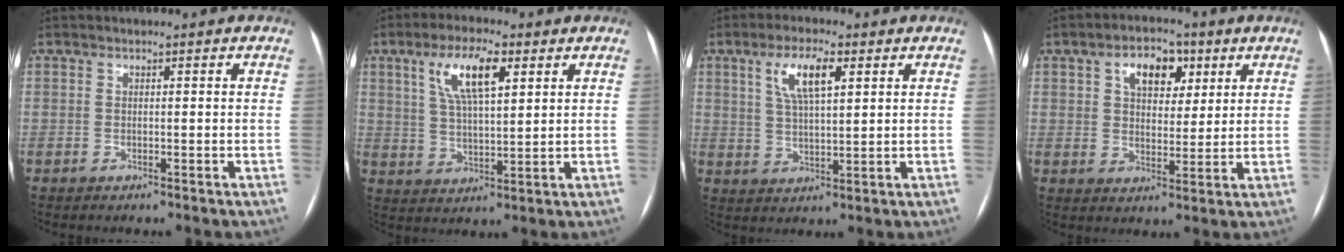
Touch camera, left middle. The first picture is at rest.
{"total": 9.2, "force": [4.1, 2.5, 7.9], "torque": [-0.151, 0.014, 0.079]}
{"total": 7.1, "force": [3.1, 1.8, 6.1], "torque": [-0.119, 0.010, 0.059]}
{"total": 7.4, "force": [3.4, 4.4, 4.9], "torque": [-0.076, 0.020, 0.055]}